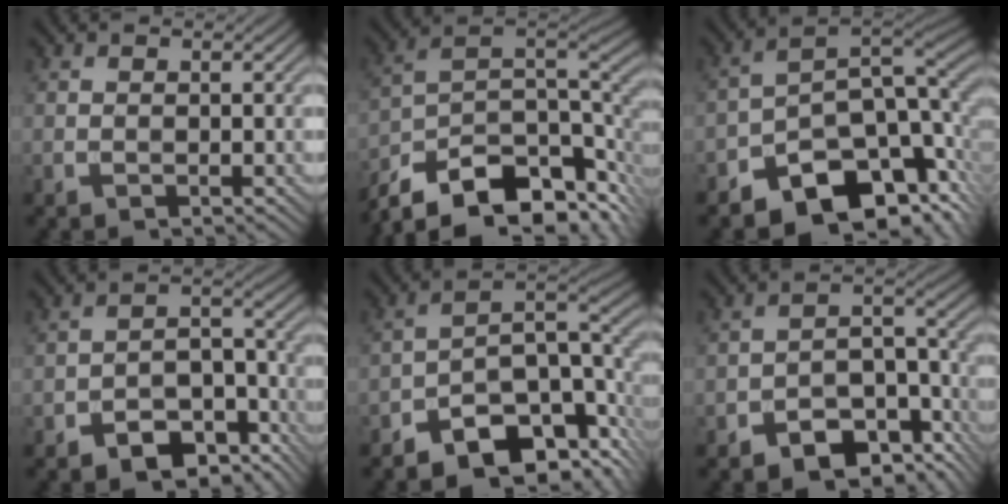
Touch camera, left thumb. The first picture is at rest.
{"total": 15.1, "force": [-9.4, 6.6, 9.8], "torque": [-0.209, -0.031, -0.143]}
{"total": 11.5, "force": [-6.6, 6.0, 7.3], "torque": [-0.097, -0.019, -0.116]}
{"total": 7.8, "force": [-5.4, 4.1, 3.8], "torque": [-0.049, -0.002, -0.096]}
{"total": 11.5, "force": [-7.0, 5.0, 7.7], "torque": [-0.110, -0.006, -0.125]}
{"total": 9.3, "force": [-6.1, 5.0, 5.0], "torque": [-0.065, -0.005, -0.109]}